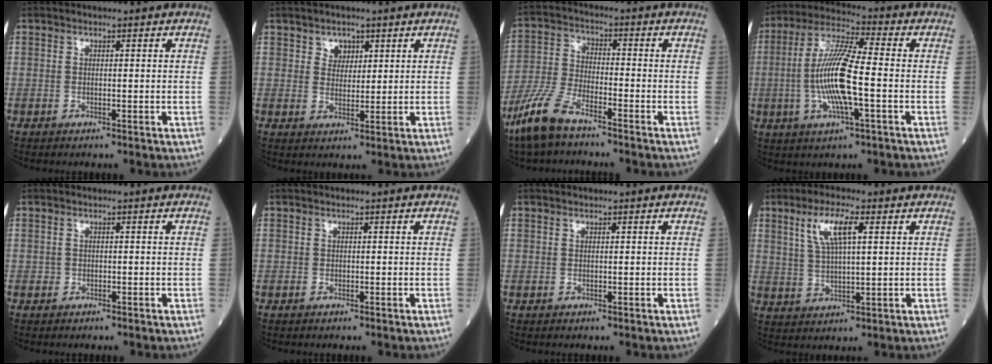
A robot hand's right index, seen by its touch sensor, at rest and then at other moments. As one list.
[{"total": 2.6, "force": [1.5, 2.0, 0.9], "torque": [-0.011, 0.000, 0.025]}, {"total": 9.0, "force": [-6.7, 2.4, 5.5], "torque": [-0.132, -0.019, -0.139]}, {"total": 12.4, "force": [-1.9, 1.5, 12.1], "torque": [-0.244, 0.000, -0.038]}, {"total": 0.5, "force": [-0.3, 0.4, 0.0], "torque": [-0.003, 0.004, -0.006]}, {"total": 0.0}, {"total": 0.0}, {"total": 7.1, "force": [3.0, 1.4, 6.3], "torque": [-0.128, 0.008, 0.060]}]